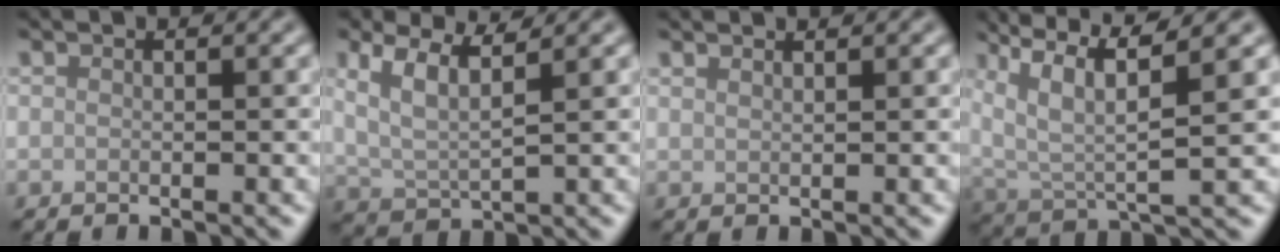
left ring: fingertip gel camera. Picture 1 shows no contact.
{"total": 4.6, "force": [2.6, 1.7, 3.4], "torque": [-0.075, 0.005, 0.051]}
{"total": 1.0, "force": [1.0, 0.1, 0.2], "torque": [-0.001, -0.001, 0.012]}
{"total": 8.0, "force": [4.2, 2.1, 6.4], "torque": [-0.139, 0.008, 0.082]}